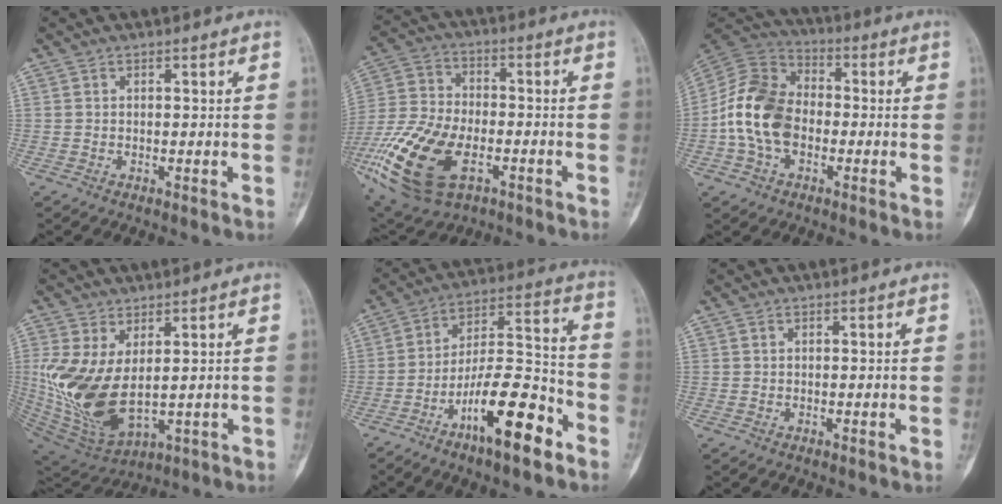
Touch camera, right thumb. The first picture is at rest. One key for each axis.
{"total": 21.2, "fx": -8.0, "fy": 11.9, "fz": 15.6, "tx": -0.339, "ty": 0.005, "tz": -0.139}
{"total": 14.1, "fx": -2.5, "fy": 10.1, "fz": 9.6, "tx": -0.172, "ty": 0.033, "tz": -0.057}
{"total": 15.1, "fx": 1.0, "fy": 8.1, "fz": 12.7, "tx": -0.261, "ty": -0.019, "tz": 0.047}
{"total": 16.7, "fx": -9.3, "fy": 5.0, "fz": 12.9, "tx": -0.207, "ty": 0.074, "tz": -0.157}
{"total": 0.0}